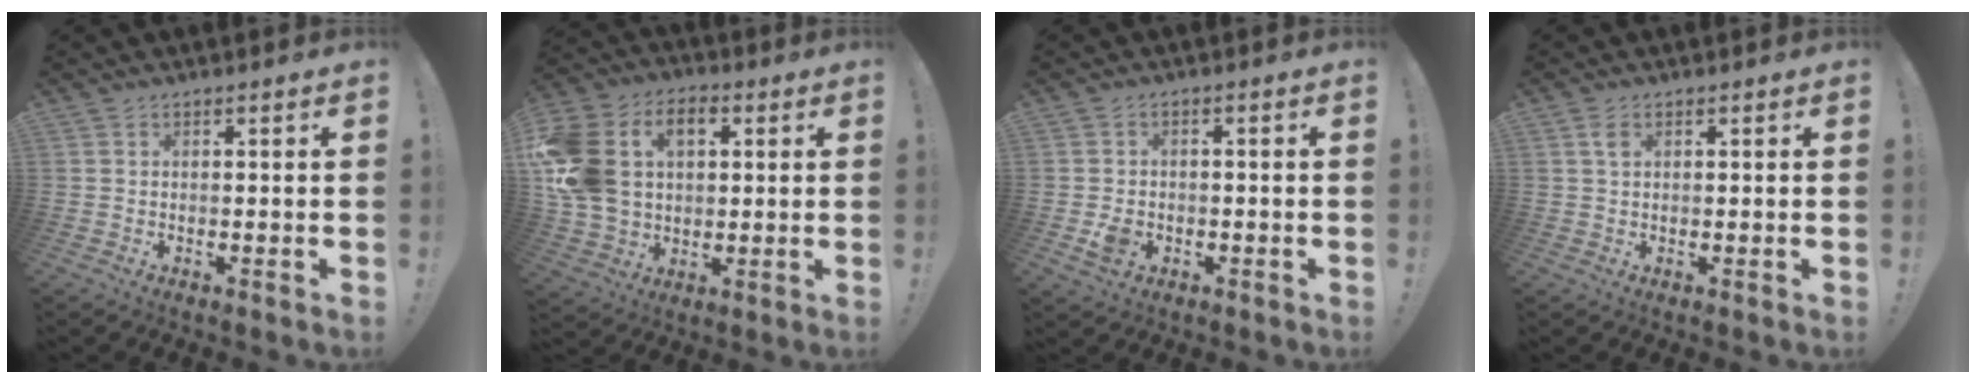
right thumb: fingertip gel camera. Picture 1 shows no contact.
{"total": 18.8, "force": [4.9, 13.7, 11.9], "torque": [-0.232, -0.006, 0.090]}
{"total": 4.1, "force": [-1.4, 3.3, 2.0], "torque": [-0.017, 0.007, -0.025]}
{"total": 2.4, "force": [1.0, 1.2, 1.8], "torque": [-0.032, -0.001, 0.017]}